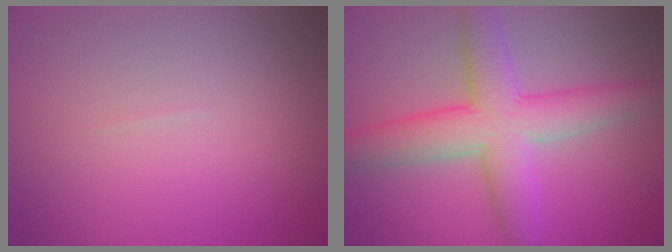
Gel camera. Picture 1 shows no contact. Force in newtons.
{"total": 6.9, "press": 6.9, "slide": 0.2}